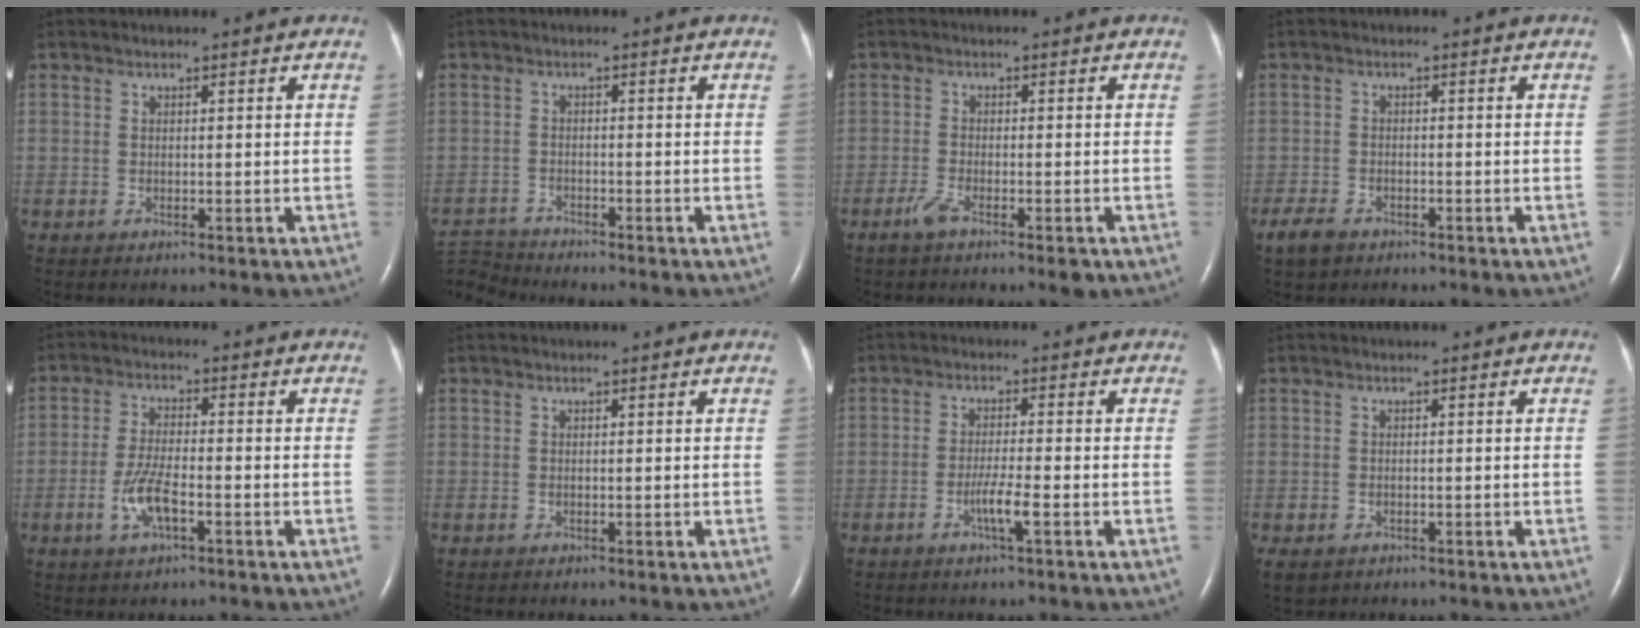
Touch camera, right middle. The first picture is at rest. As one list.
[{"total": 5.1, "force": [-5.0, -0.1, -0.7], "torque": [0.004, -0.005, -0.098]}, {"total": 4.0, "force": [-2.6, 0.8, 3.0], "torque": [-0.061, -0.005, -0.044]}, {"total": 3.5, "force": [-2.5, 1.8, 1.6], "torque": [-0.039, -0.002, -0.041]}, {"total": 5.5, "force": [-2.2, 1.4, 4.9], "torque": [-0.104, -0.003, -0.040]}, {"total": 0.0}, {"total": 3.4, "force": [-1.5, -0.3, 3.0], "torque": [-0.060, -0.004, -0.030]}, {"total": 2.8, "force": [-1.5, 1.9, 1.3], "torque": [-0.027, -0.004, -0.017]}]